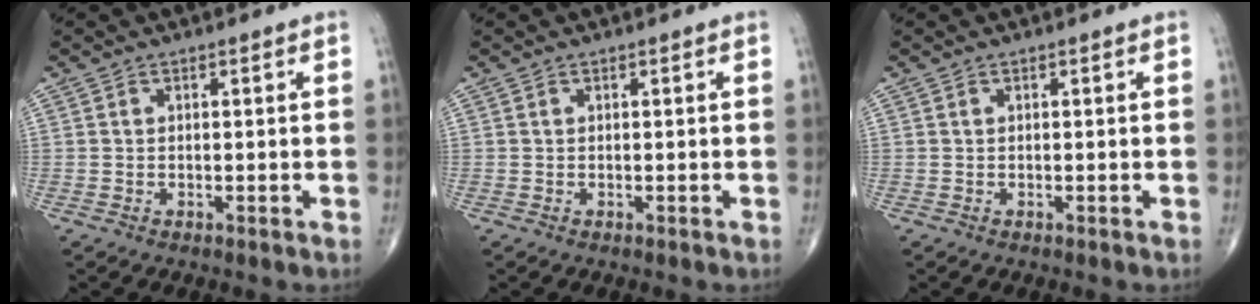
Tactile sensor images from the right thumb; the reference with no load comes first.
{"total": 0.0}
{"total": 0.0}